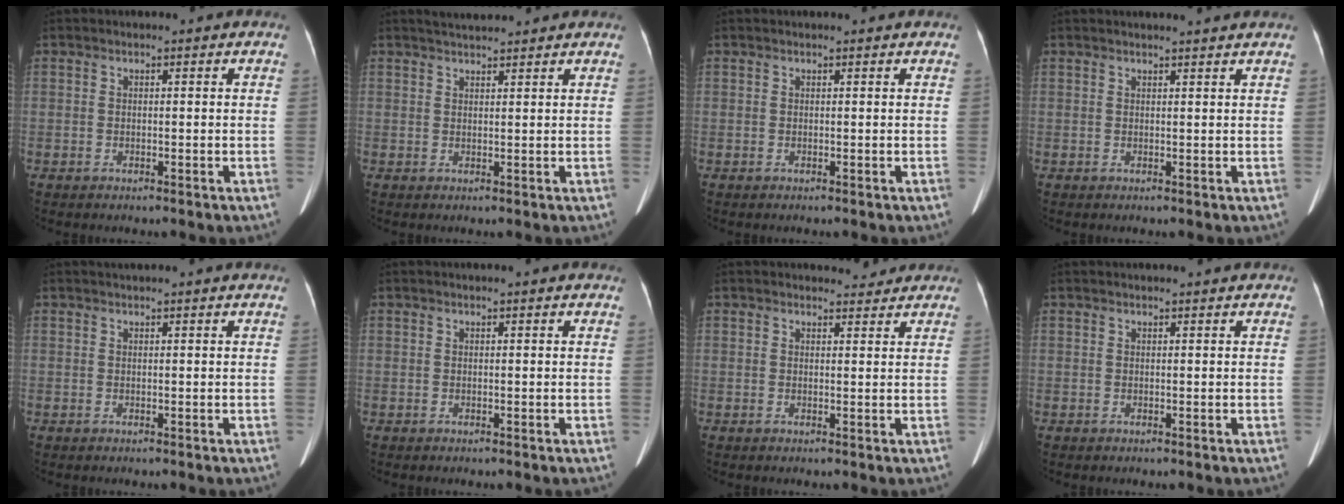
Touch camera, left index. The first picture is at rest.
{"total": 3.7, "force": [3.5, 0.2, 1.1], "torque": [-0.022, 0.027, 0.058]}
{"total": 0.8, "force": [0.8, 0.1, 0.2], "torque": [-0.008, 0.008, 0.010]}
{"total": 3.4, "force": [3.2, -0.5, 1.1], "torque": [-0.014, 0.007, 0.037]}
{"total": 3.6, "force": [3.3, -0.5, 1.4], "torque": [-0.015, 0.022, 0.040]}
{"total": 2.2, "force": [2.0, 0.2, 0.9], "torque": [-0.012, 0.012, 0.019]}
{"total": 2.6, "force": [2.5, 0.6, -0.1], "torque": [-0.002, -0.003, 0.028]}
{"total": 2.1, "force": [2.1, -0.1, 0.5], "torque": [-0.008, 0.012, 0.026]}